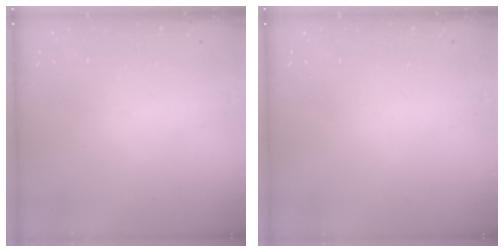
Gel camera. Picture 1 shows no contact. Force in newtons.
{"total": 0.0}